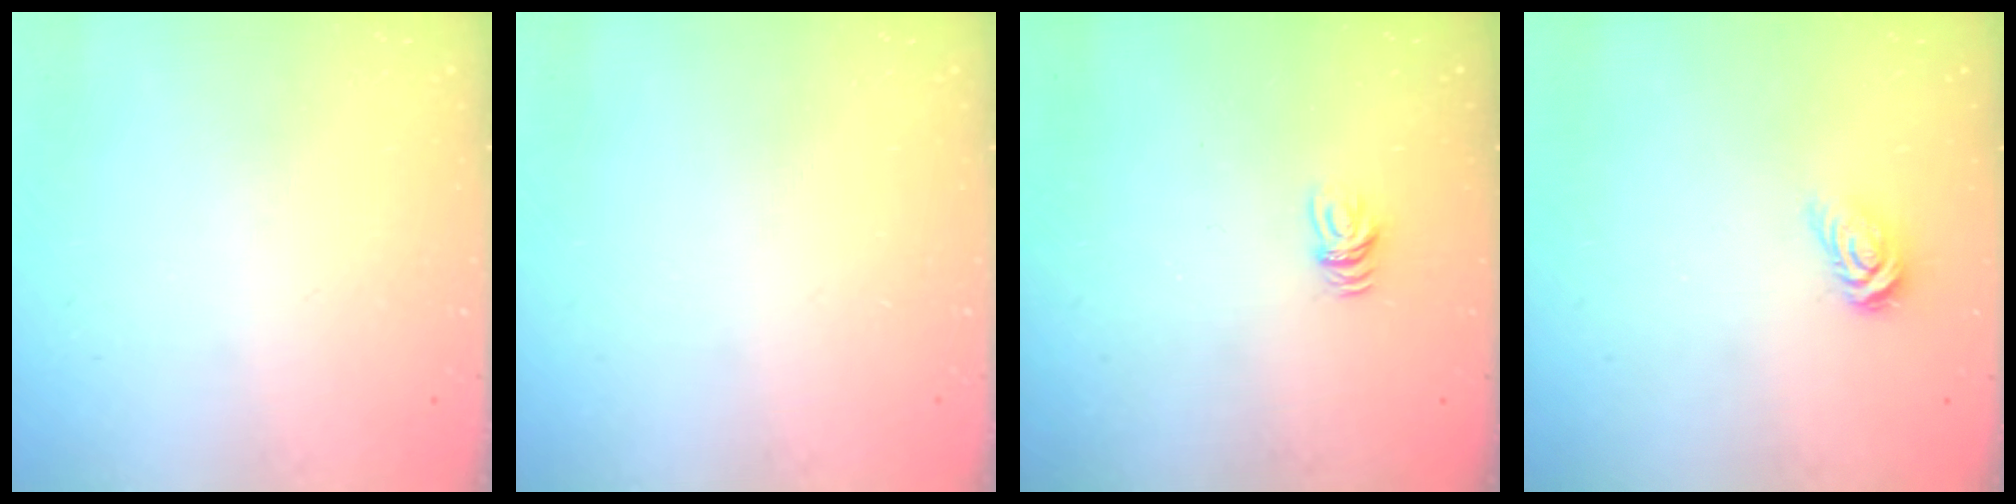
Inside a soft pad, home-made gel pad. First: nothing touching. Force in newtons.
{"total": 0.0}
{"total": 4.1, "press": 4.0, "slide": 0.3}
{"total": 4.4, "press": 4.4, "slide": 0.5}